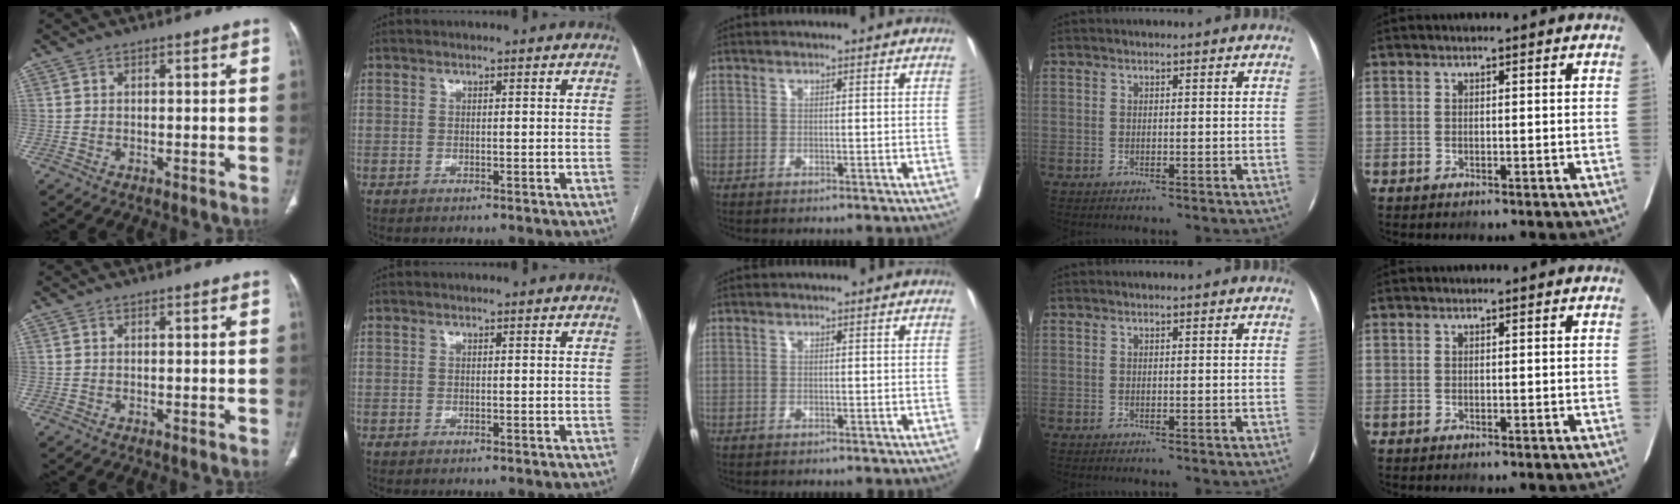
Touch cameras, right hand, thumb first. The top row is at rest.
{}